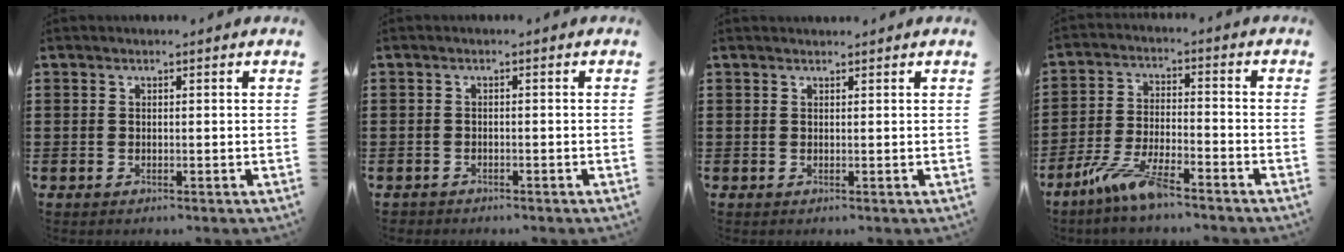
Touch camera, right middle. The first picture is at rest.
{"total": 0.9, "force": [-0.9, 0.4, -0.1], "torque": [0.000, 0.001, -0.020]}
{"total": 0.7, "force": [0.7, 0.1, 0.0], "torque": [0.006, -0.004, 0.011]}
{"total": 7.7, "force": [-5.8, 1.1, 5.0], "torque": [-0.111, -0.010, -0.111]}